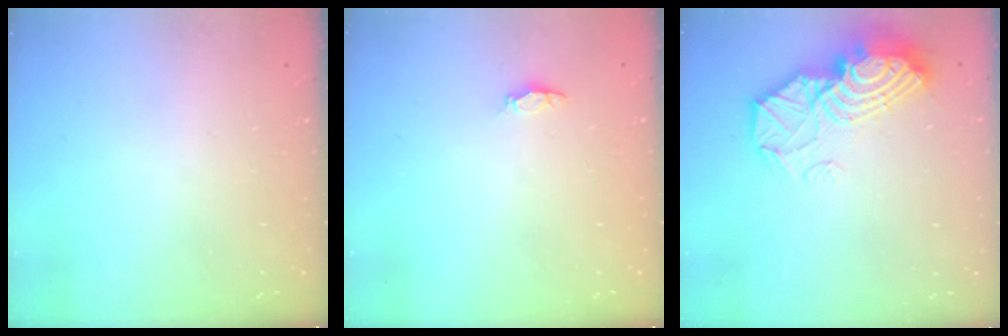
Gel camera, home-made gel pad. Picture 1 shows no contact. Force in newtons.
{"total": 1.2, "press": 1.1, "slide": 0.4}
{"total": 15.7, "press": 15.6, "slide": 1.3}